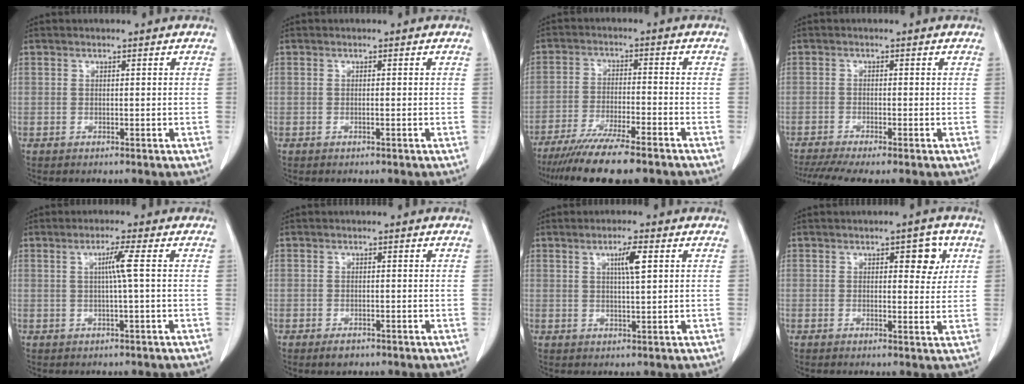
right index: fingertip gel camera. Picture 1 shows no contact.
{"total": 0.0}
{"total": 13.8, "force": [-11.1, 1.3, 8.1], "torque": [-0.136, -0.033, -0.178]}
{"total": 6.6, "force": [-5.0, 0.3, 4.2], "torque": [-0.069, -0.008, -0.083]}
{"total": 3.2, "force": [0.4, -0.9, 3.0], "torque": [-0.056, 0.001, 0.008]}
{"total": 1.7, "force": [-1.2, 0.9, 0.9], "torque": [-0.016, 0.000, -0.012]}
{"total": 3.9, "force": [1.4, 0.2, 3.7], "torque": [-0.061, 0.000, 0.023]}
{"total": 4.4, "force": [1.7, 1.9, 3.5], "torque": [-0.039, 0.003, 0.020]}